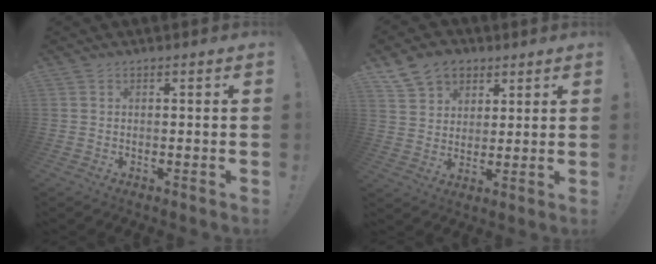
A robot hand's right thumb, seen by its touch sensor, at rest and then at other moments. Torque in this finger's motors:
{"motor_torque": [0.03, 0.04, 0.11, 0.11, 0.00]}